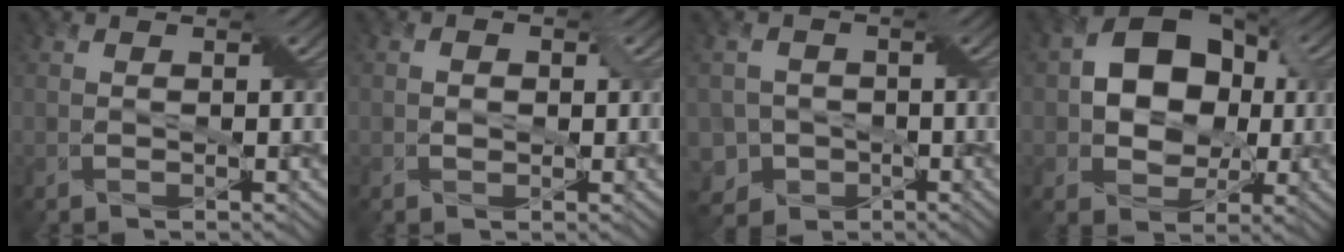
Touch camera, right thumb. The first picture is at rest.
{"total": 1.3, "force": [0.0, 1.0, 0.8], "torque": [-0.013, 0.001, 0.000]}
{"total": 6.5, "force": [-3.2, 5.4, 1.5], "torque": [-0.038, -0.013, -0.066]}
{"total": 11.3, "force": [1.0, 8.4, 7.5], "torque": [-0.124, 0.018, 0.003]}